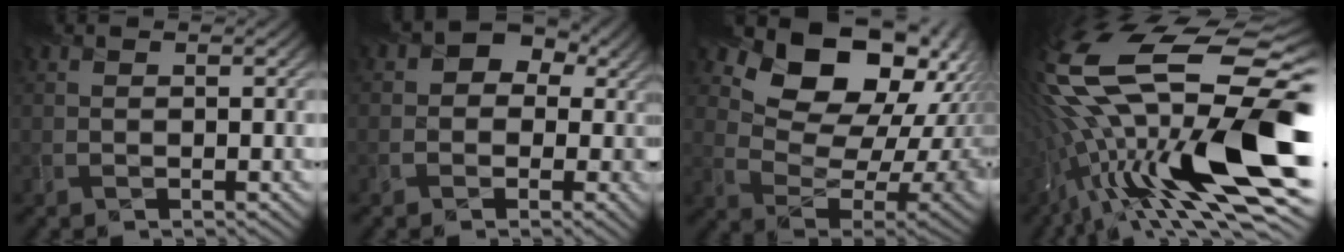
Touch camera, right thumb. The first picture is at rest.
{"total": 8.6, "force": [0.4, 7.5, 4.2], "torque": [-0.060, 0.011, -0.024]}
{"total": 17.8, "force": [9.9, 10.9, 10.0], "torque": [-0.169, 0.025, 0.169]}
{"total": 21.8, "force": [-3.1, 7.5, 20.3], "torque": [-0.386, -0.023, -0.061]}